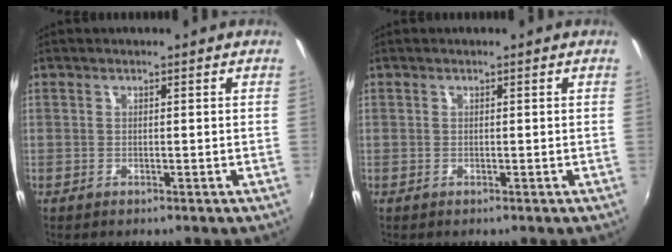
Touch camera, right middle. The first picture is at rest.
{"total": 0.0}